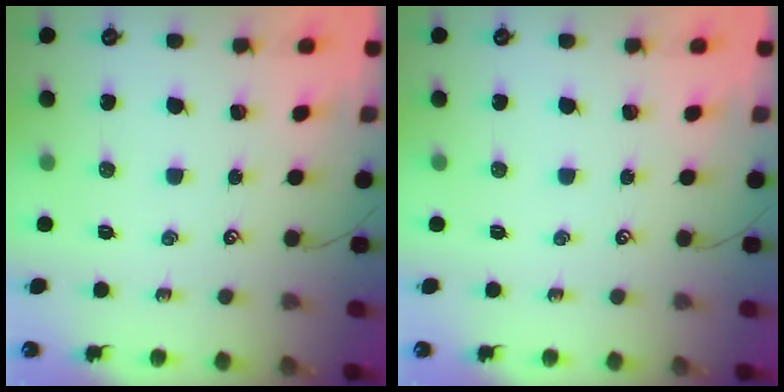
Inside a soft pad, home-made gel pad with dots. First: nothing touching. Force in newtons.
{"total": 0.0}